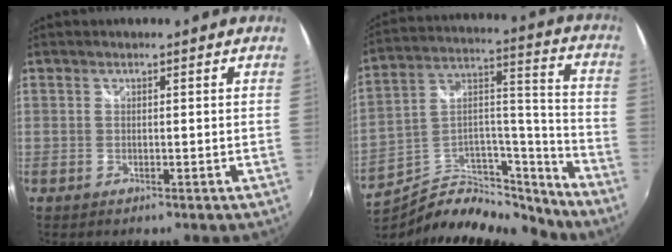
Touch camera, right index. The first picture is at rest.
{"total": 18.4, "force": [-16.4, 5.9, 6.0], "torque": [-0.097, 0.045, -0.275]}